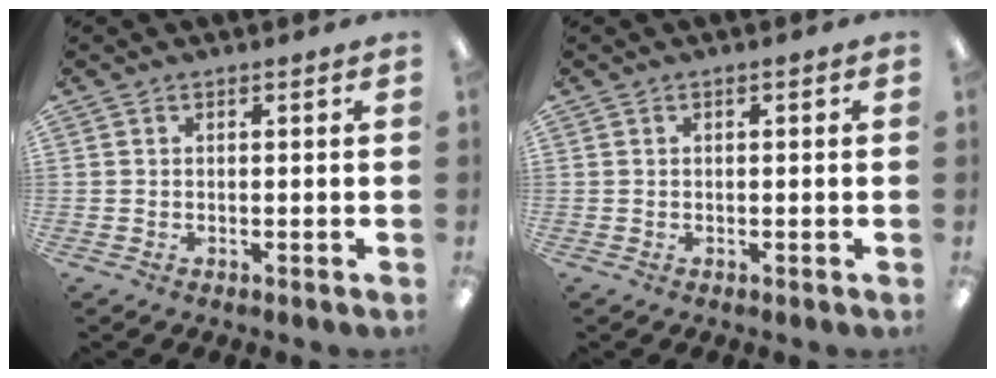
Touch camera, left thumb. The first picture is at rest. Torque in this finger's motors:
{"motor_torque": [-0.16, -0.04, -0.21, 0.18, 0.03]}